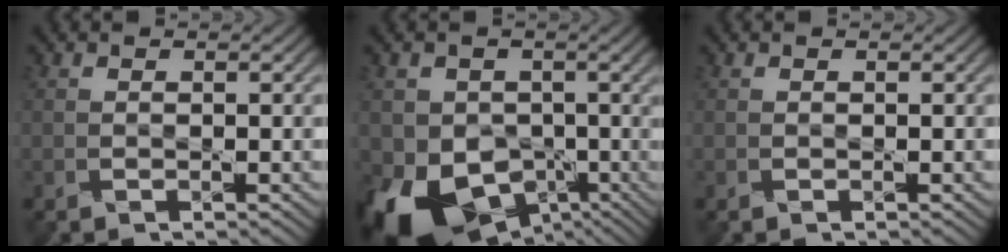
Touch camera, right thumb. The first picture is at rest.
{"total": 12.9, "force": [-4.0, 10.5, 6.2], "torque": [-0.127, -0.040, -0.075]}
{"total": 0.0}